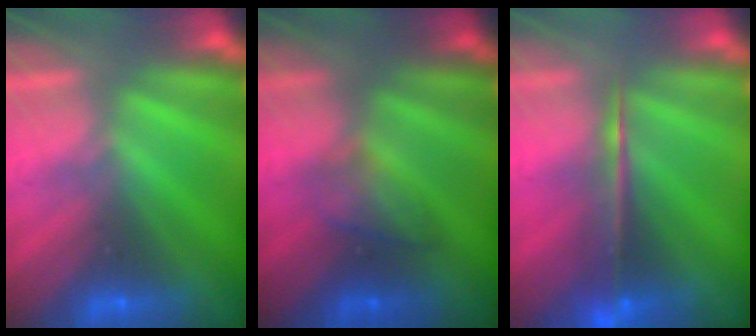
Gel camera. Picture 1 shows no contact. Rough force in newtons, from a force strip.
{"total": 2.2}
{"total": 6.1}